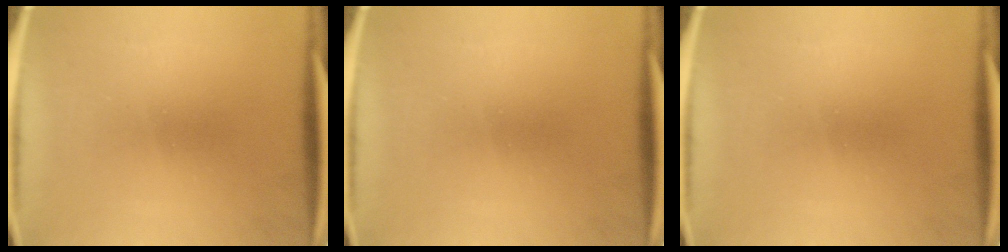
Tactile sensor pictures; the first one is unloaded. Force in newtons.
{"total": 0.0}
{"total": 0.0}